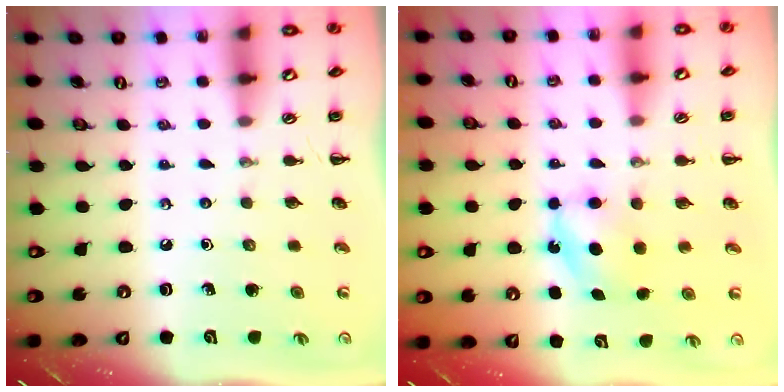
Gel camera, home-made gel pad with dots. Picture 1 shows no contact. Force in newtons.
{"total": 5.6, "press": 5.4, "slide": 1.5}